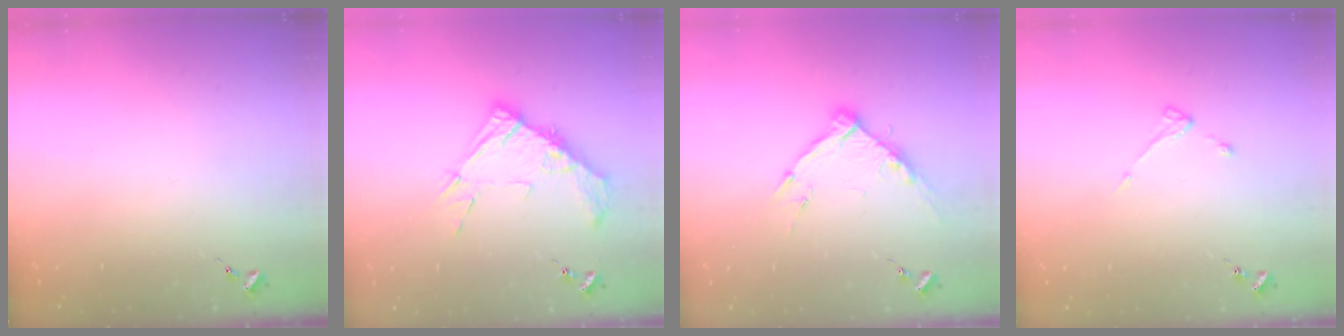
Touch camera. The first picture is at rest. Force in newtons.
{"total": 12.4, "press": 12.3, "slide": 1.0}
{"total": 10.7, "press": 10.6, "slide": 1.3}
{"total": 2.8, "press": 2.8, "slide": 0.3}